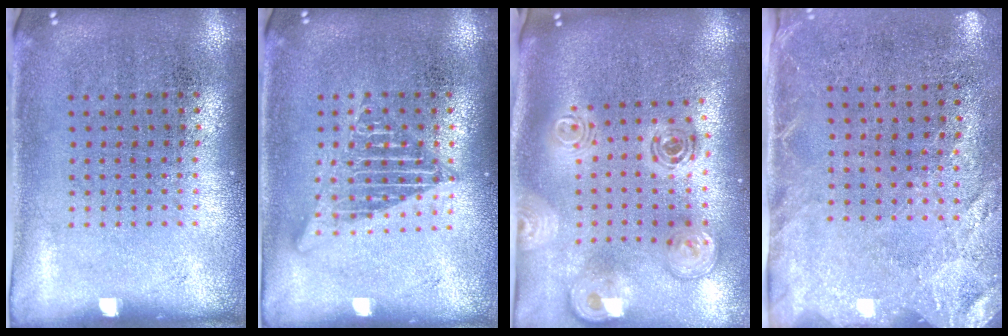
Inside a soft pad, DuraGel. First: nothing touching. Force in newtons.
{"total": 2.6, "press": 2.5, "slide": 0.3}
{"total": 2.1, "press": 1.7, "slide": 1.3}
{"total": 2.6, "press": 2.0, "slide": 1.6}